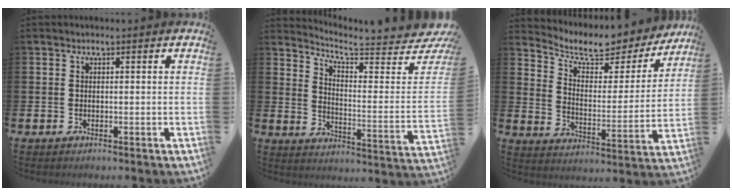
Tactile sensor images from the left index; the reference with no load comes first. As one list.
[{"total": 4.7, "force": [4.2, 0.4, 2.0], "torque": [-0.043, -0.059, 0.062]}, {"total": 7.6, "force": [6.9, 2.4, 2.2], "torque": [-0.067, -0.056, 0.114]}]